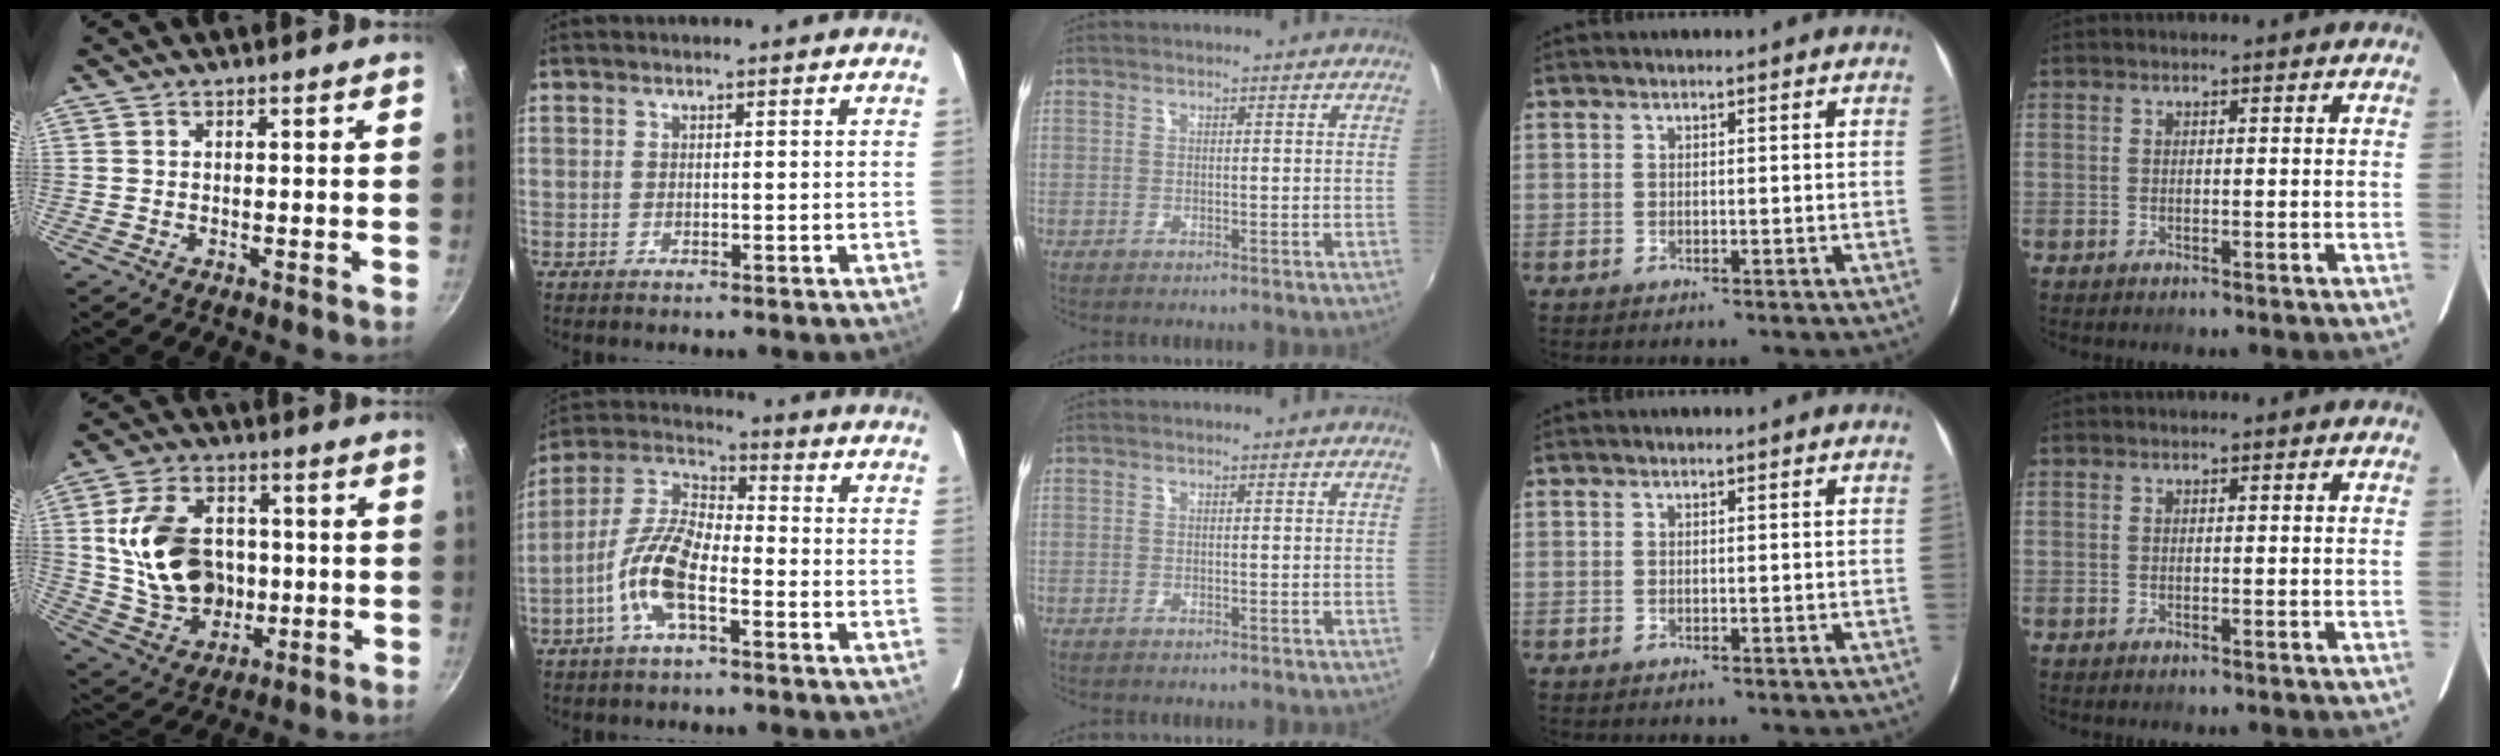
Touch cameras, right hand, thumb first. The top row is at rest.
{"thumb": {"total": 17.6, "force": [0.9, 13.2, 11.7], "torque": [-0.186, 0.011, 0.029]}, "index": {"total": 11.0, "force": [-4.7, 4.1, 9.1], "torque": [-0.199, 0.008, -0.097]}}